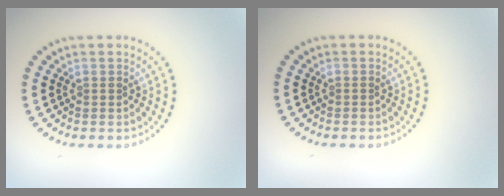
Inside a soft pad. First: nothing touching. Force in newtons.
{"total": 0.0}